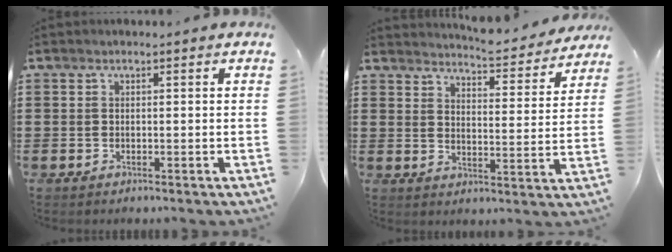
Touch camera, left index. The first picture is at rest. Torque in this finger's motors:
{"motor_torque": [0.57, -1.57, 0.24, 0.06]}